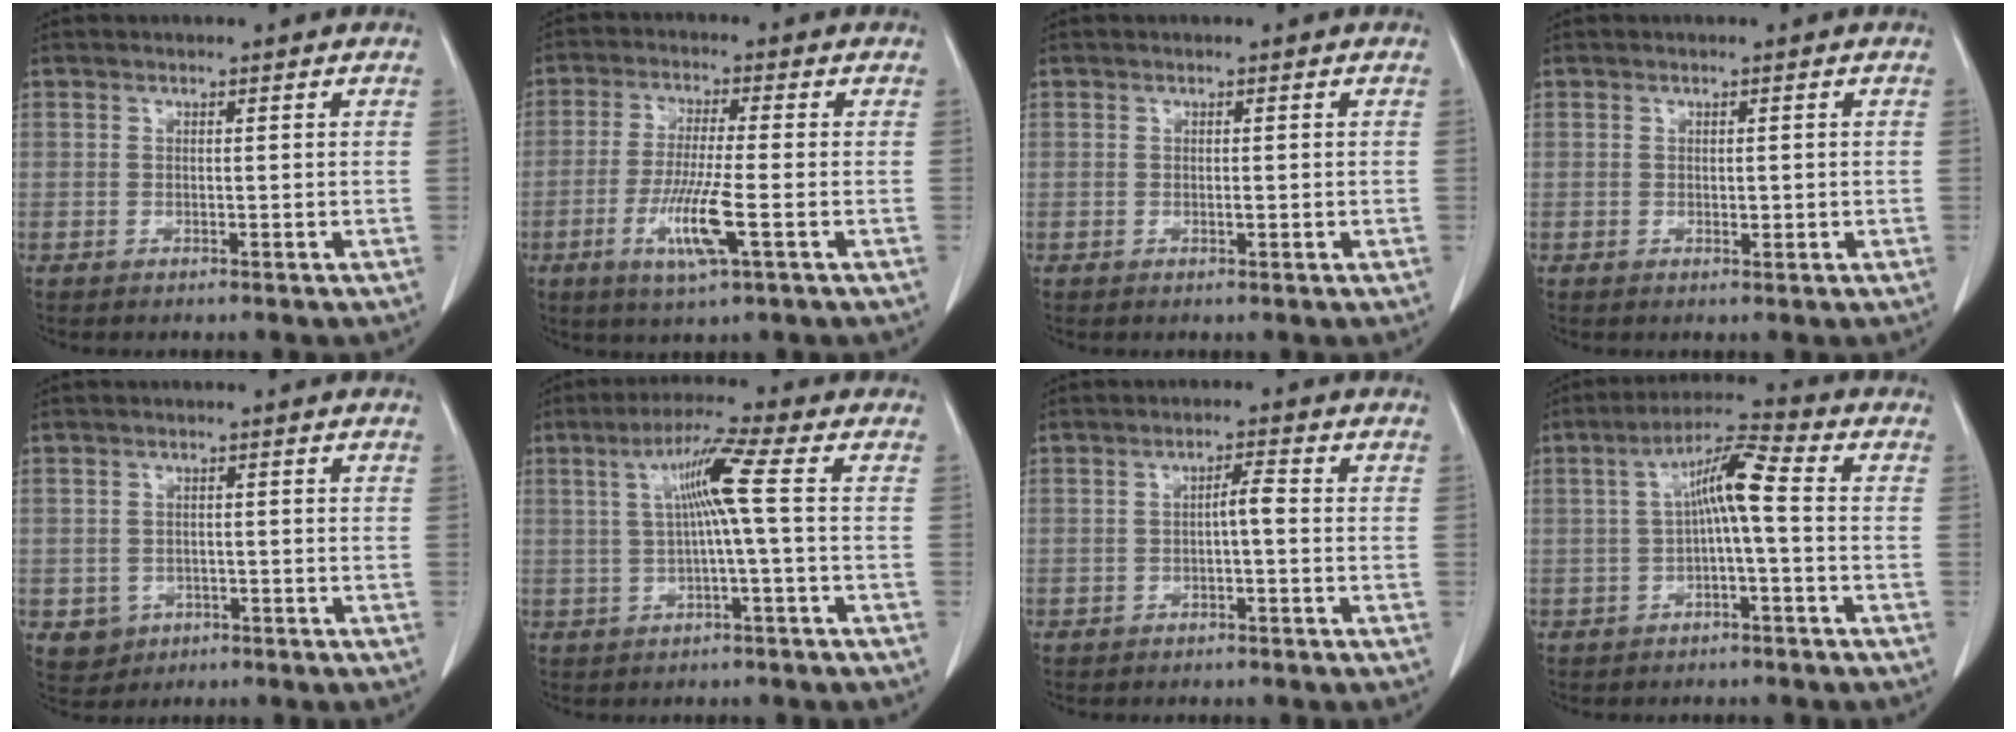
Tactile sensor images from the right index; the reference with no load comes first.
{"total": 8.5, "force": [-2.9, 0.2, 8.0], "torque": [-0.160, -0.016, -0.053]}
{"total": 0.7, "force": [-0.1, 0.2, 0.6], "torque": [-0.013, -0.001, 0.001]}
{"total": 1.0, "force": [-0.1, 0.6, 0.8], "torque": [-0.011, 0.000, 0.002]}
{"total": 3.3, "force": [-1.2, 3.1, 0.6], "torque": [-0.004, 0.007, -0.008]}
{"total": 6.8, "force": [0.7, -1.2, 6.7], "torque": [-0.122, 0.016, 0.017]}
{"total": 2.3, "force": [-0.5, 0.2, 2.2], "torque": [-0.037, 0.005, -0.007]}
{"total": 7.1, "force": [-0.1, 0.4, 7.1], "torque": [-0.129, 0.026, -0.005]}